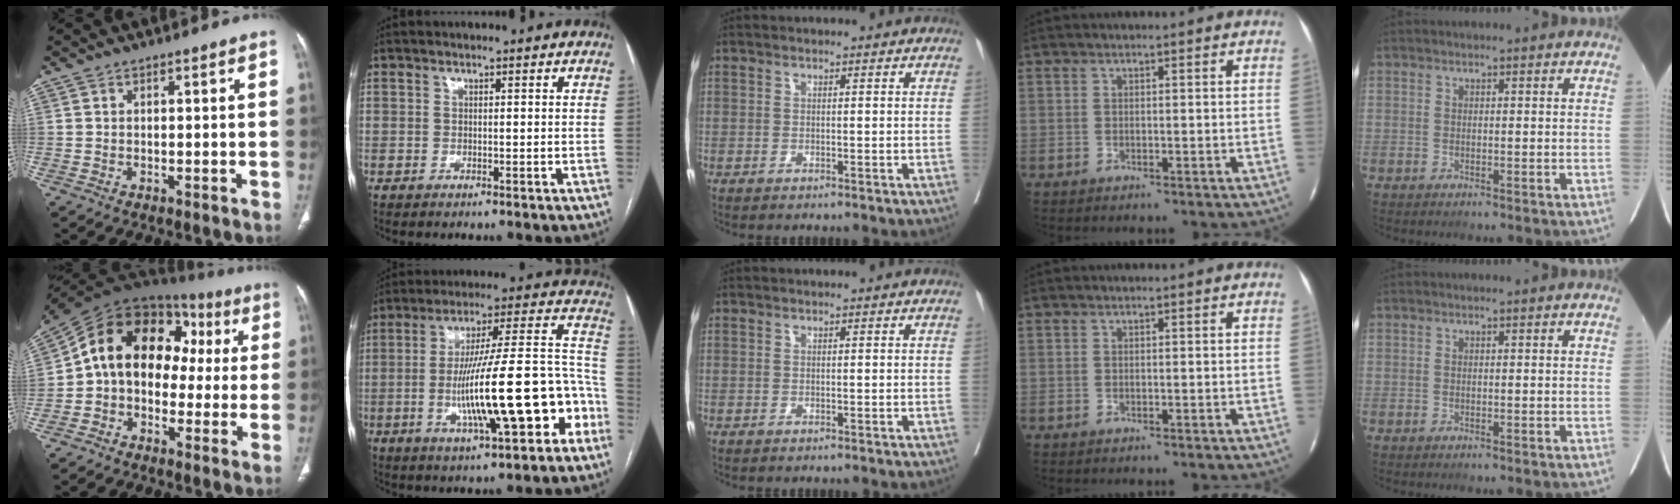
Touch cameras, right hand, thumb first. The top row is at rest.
{"thumb": {"total": 16.8, "force": [0.9, 12.4, 11.4], "torque": [-0.139, 0.059, 0.000]}, "index": {"total": 21.0, "force": [-6.8, 3.3, 19.6], "torque": [-0.270, 0.026, -0.095]}}